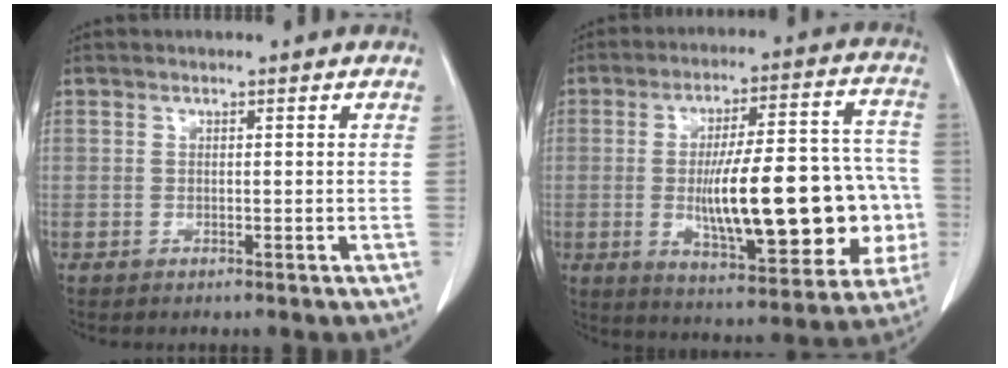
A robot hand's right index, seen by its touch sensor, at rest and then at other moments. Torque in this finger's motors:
{"motor_torque": [1.52, -0.61, 0.88, 0.21]}